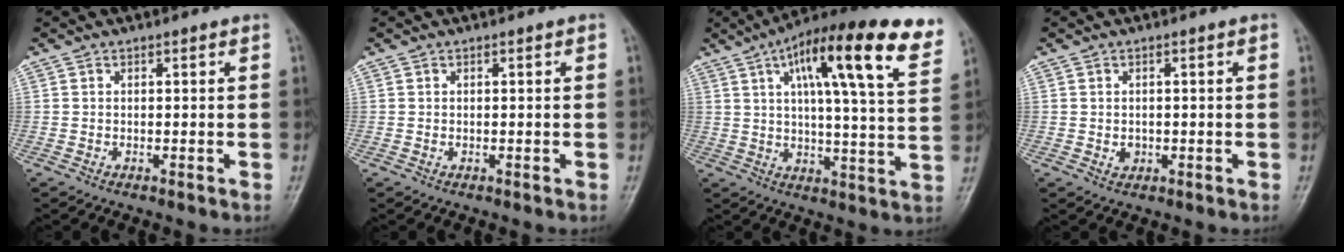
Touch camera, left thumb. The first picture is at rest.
{"total": 0.0}
{"total": 21.5, "force": [10.7, 4.9, 18.0], "torque": [-0.248, -0.009, 0.152]}
{"total": 1.5, "force": [-0.3, 1.4, 0.6], "torque": [-0.001, 0.003, -0.001]}